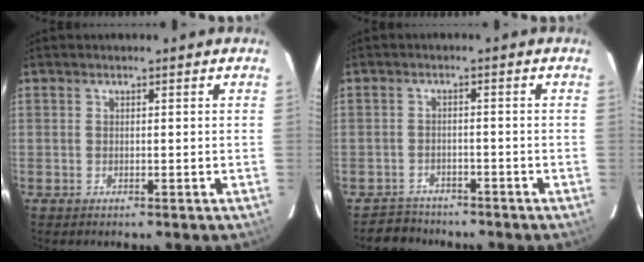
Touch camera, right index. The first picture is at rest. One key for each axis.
{"total": 4.6, "fx": -4.0, "fy": 2.2, "fz": -0.3, "tx": -0.007, "ty": 0.012, "tz": -0.067}